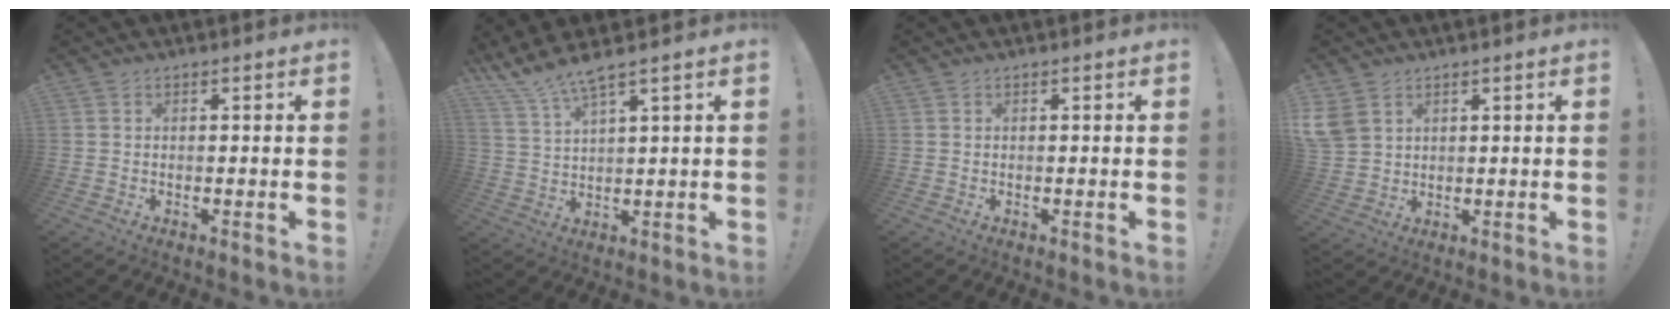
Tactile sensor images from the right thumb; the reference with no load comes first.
{"total": 6.6, "force": [5.4, 0.1, 3.8], "torque": [-0.085, -0.030, 0.100]}
{"total": 0.0}
{"total": 6.2, "force": [3.2, 4.5, 3.0], "torque": [-0.053, -0.007, 0.065]}